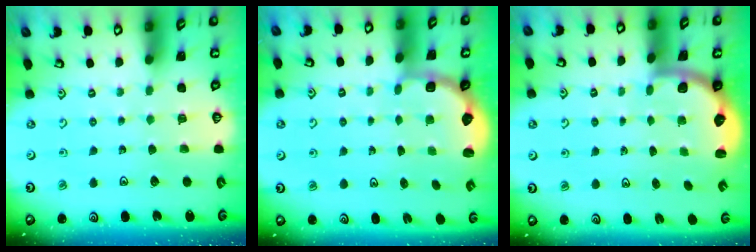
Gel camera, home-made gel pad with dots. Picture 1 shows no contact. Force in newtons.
{"total": 2.7, "press": 2.3, "slide": 1.5}
{"total": 2.4, "press": 1.9, "slide": 1.4}